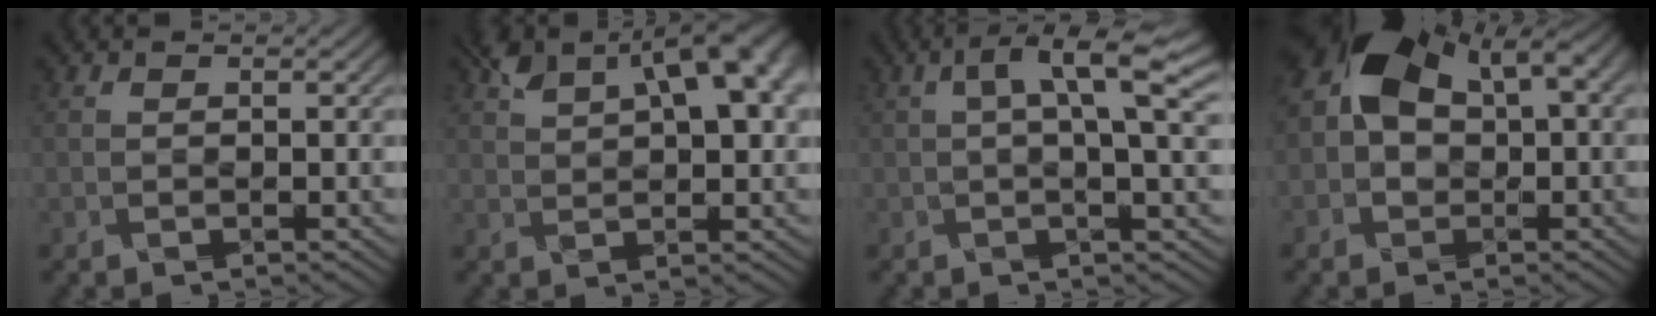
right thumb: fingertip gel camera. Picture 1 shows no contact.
{"total": 11.2, "force": [5.3, 4.8, 8.6], "torque": [-0.152, 0.019, 0.096]}
{"total": 7.5, "force": [2.1, 1.9, 7.0], "torque": [-0.110, 0.010, 0.036]}
{"total": 12.1, "force": [2.4, 7.8, 8.8], "torque": [-0.192, 0.005, 0.033]}